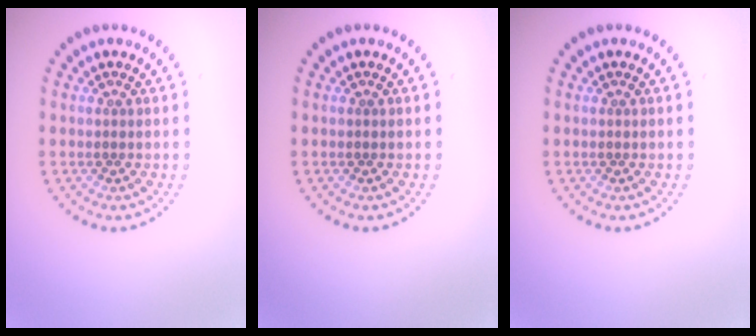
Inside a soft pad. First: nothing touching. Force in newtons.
{"total": 0.0}
{"total": 0.0}